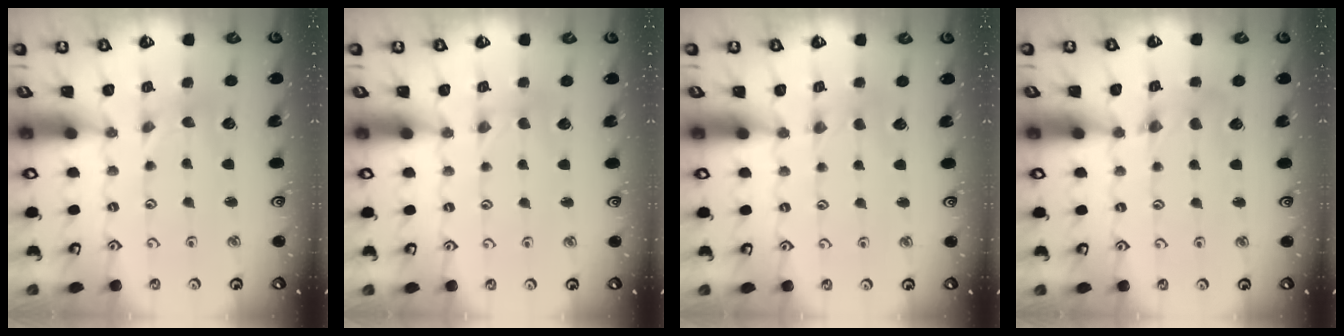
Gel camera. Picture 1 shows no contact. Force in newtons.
{"total": 0.0}
{"total": 0.0}
{"total": 2.4, "press": 2.3, "slide": 0.4}